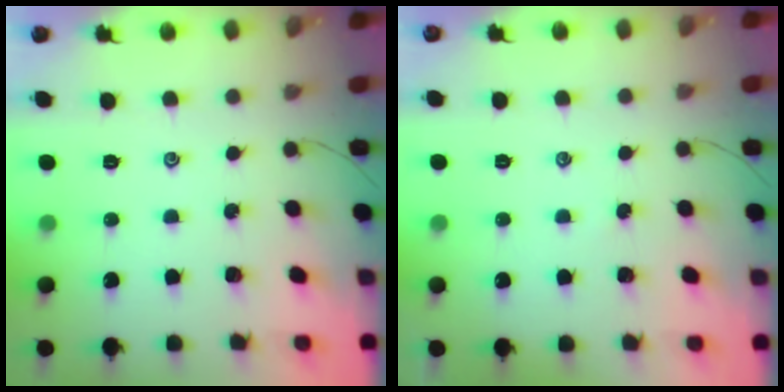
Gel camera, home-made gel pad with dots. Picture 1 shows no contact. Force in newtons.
{"total": 1.9, "press": 1.8, "slide": 0.4}